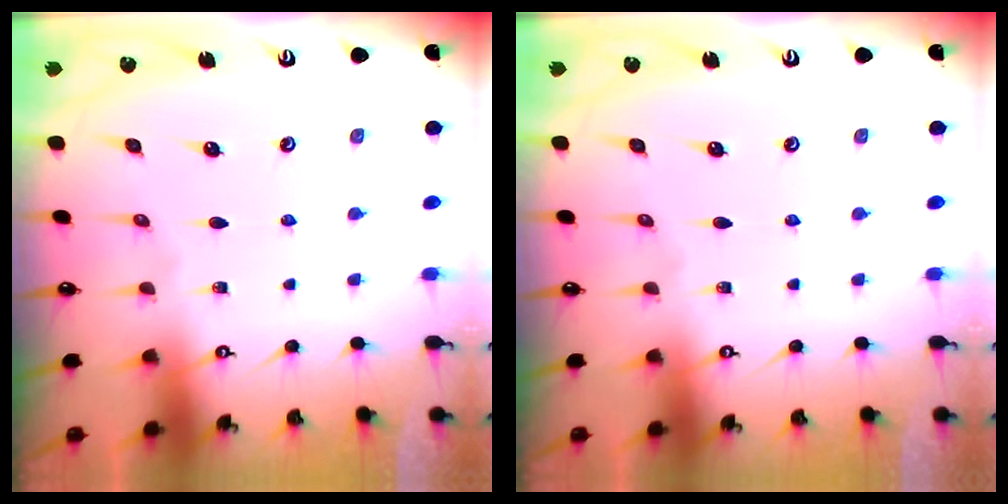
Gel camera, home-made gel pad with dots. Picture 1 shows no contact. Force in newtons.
{"total": 0.0}